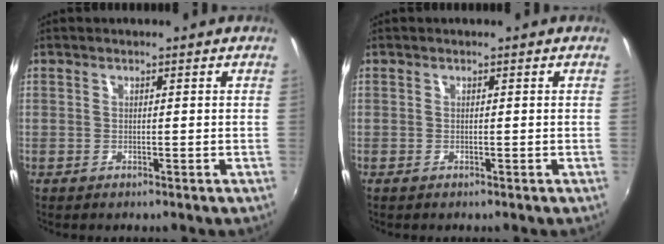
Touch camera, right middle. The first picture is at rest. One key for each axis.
{"total": 0.0}